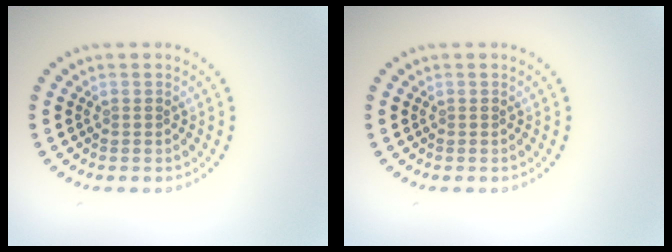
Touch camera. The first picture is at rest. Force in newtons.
{"total": 0.0}